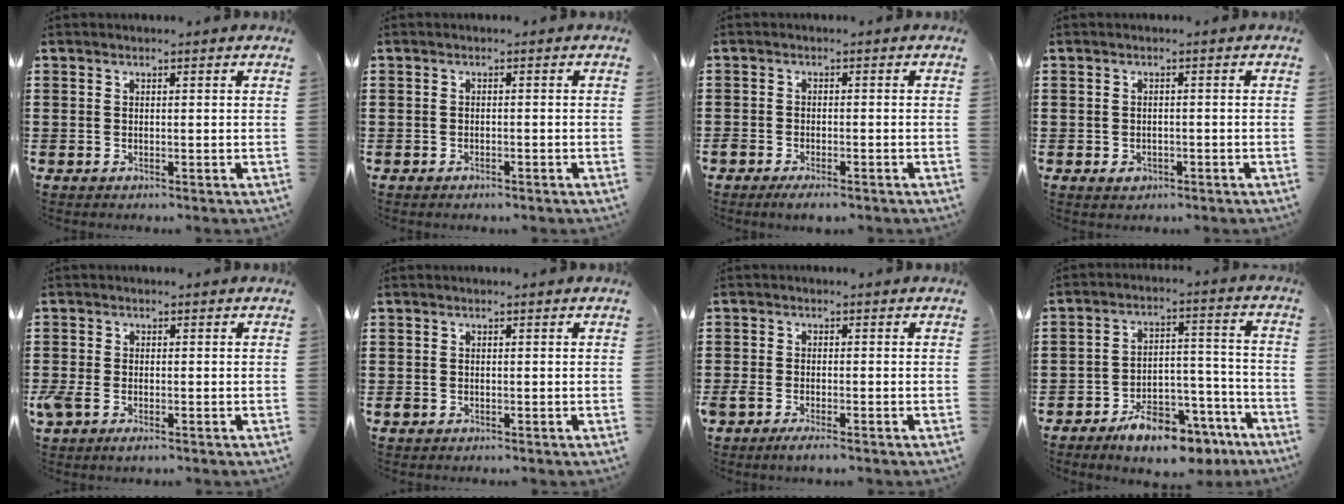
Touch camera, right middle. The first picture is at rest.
{"total": 0.8, "force": [-0.7, 0.3, 0.2], "torque": [-0.005, -0.001, -0.014]}
{"total": 1.9, "force": [-1.6, 0.5, 0.9], "torque": [-0.024, 0.001, -0.034]}
{"total": 1.1, "force": [-0.6, 0.8, 0.5], "torque": [-0.013, 0.000, -0.013]}
{"total": 2.4, "force": [-1.1, 1.1, 1.8], "torque": [-0.055, -0.007, -0.025]}
{"total": 0.6, "force": [-0.3, 0.5, 0.2], "torque": [-0.005, 0.002, -0.008]}
{"total": 2.2, "force": [-1.7, 0.5, 1.4], "torque": [-0.040, -0.002, -0.036]}
{"total": 8.7, "force": [-7.1, 3.2, 3.9], "torque": [-0.057, 0.033, -0.127]}